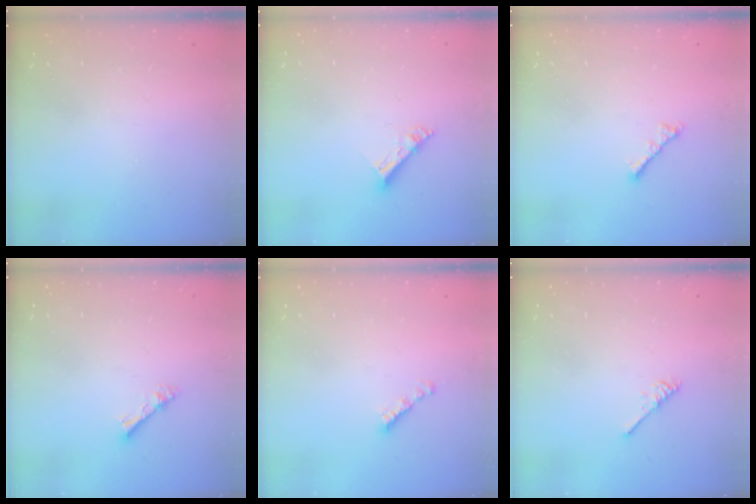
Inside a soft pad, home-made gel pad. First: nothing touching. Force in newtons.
{"total": 6.6, "press": 6.5, "slide": 0.7}
{"total": 3.4, "press": 3.4, "slide": 0.6}
{"total": 2.3, "press": 2.3, "slide": 0.3}
{"total": 2.1, "press": 2.0, "slide": 0.7}
{"total": 2.7, "press": 2.7, "slide": 0.5}